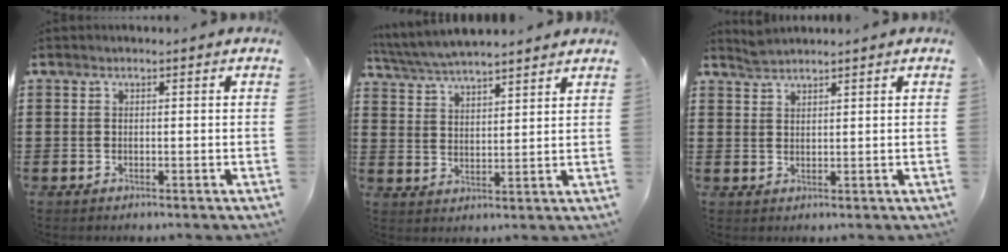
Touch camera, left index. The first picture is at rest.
{"total": 5.0, "force": [4.9, 0.2, 1.3], "torque": [-0.044, -0.019, 0.087]}
{"total": 1.8, "force": [1.8, -0.1, 0.1], "torque": [-0.007, 0.003, 0.035]}